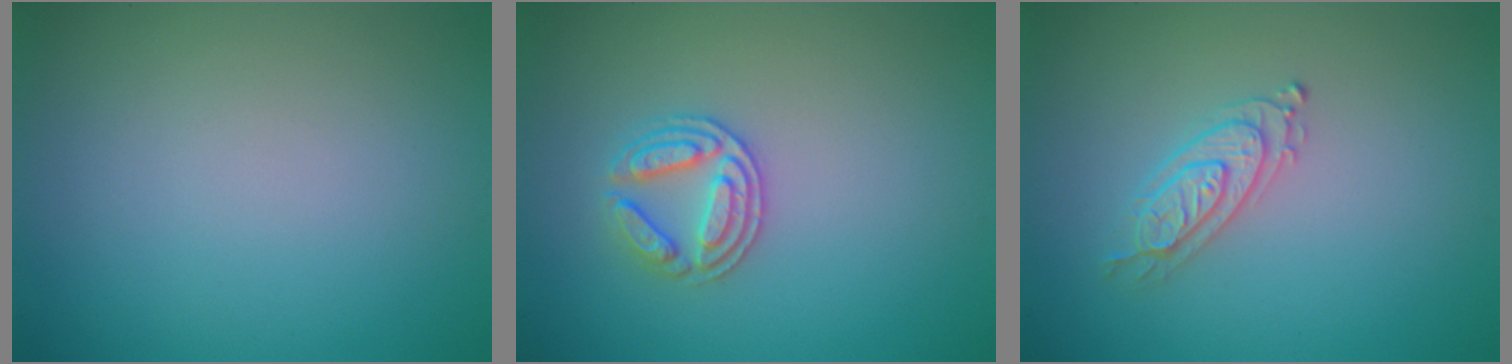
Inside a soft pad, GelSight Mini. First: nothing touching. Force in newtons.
{"total": 2.8, "press": 2.7, "slide": 0.6}
{"total": 2.1, "press": 2.1, "slide": 0.5}